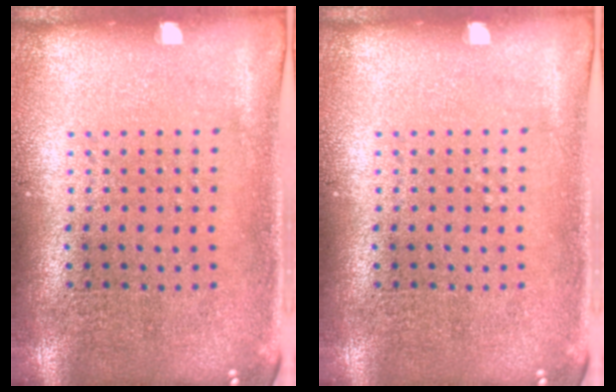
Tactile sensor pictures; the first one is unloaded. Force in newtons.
{"total": 0.0}